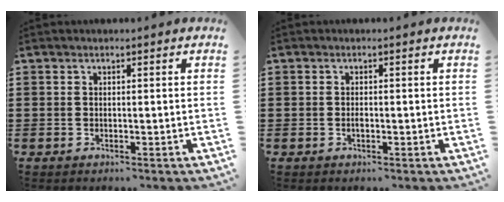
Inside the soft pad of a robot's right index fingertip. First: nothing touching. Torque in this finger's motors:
{"motor_torque": [2.14, 0.00, 0.16, 0.02]}